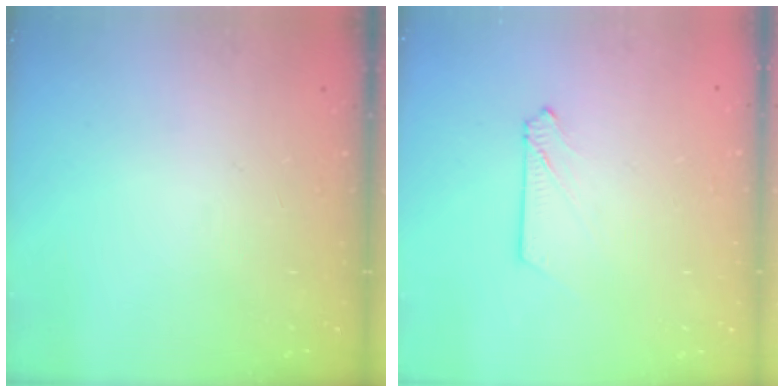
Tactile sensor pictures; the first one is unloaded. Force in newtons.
{"total": 3.0, "press": 3.0, "slide": 0.4}